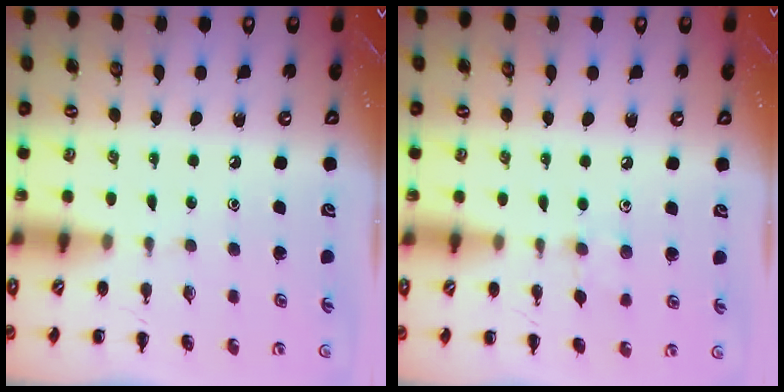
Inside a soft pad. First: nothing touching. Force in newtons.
{"total": 5.7, "press": 5.4, "slide": 2.0}